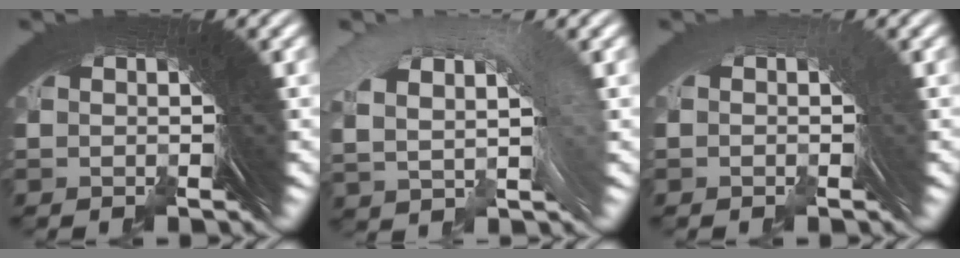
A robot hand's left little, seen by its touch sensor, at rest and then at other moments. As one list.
[{"total": 5.4, "force": [1.8, 2.5, 4.5], "torque": [-0.064, 0.025, 0.029]}, {"total": 0.9, "force": [-0.8, -0.4, 0.4], "torque": [0.013, 0.010, -0.016]}]